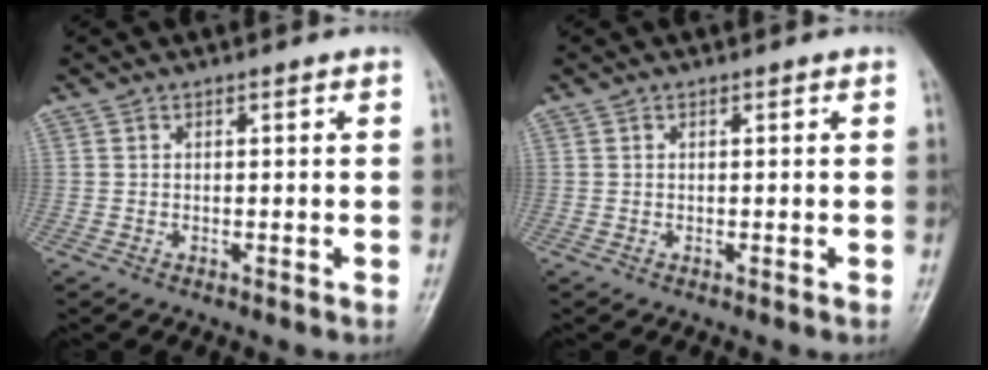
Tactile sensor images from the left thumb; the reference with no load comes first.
{"total": 0.0}